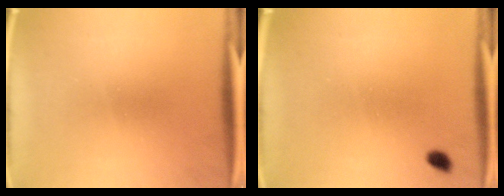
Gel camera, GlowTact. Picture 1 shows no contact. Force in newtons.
{"total": 1.3}